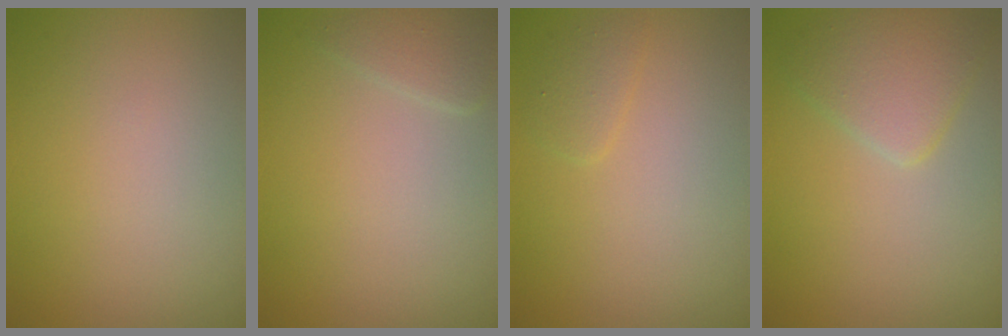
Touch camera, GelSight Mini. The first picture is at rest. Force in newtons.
{"total": 1.4, "press": 1.3, "slide": 0.1}
{"total": 1.1, "press": 1.1, "slide": 0.1}
{"total": 3.2, "press": 3.2, "slide": 0.1}